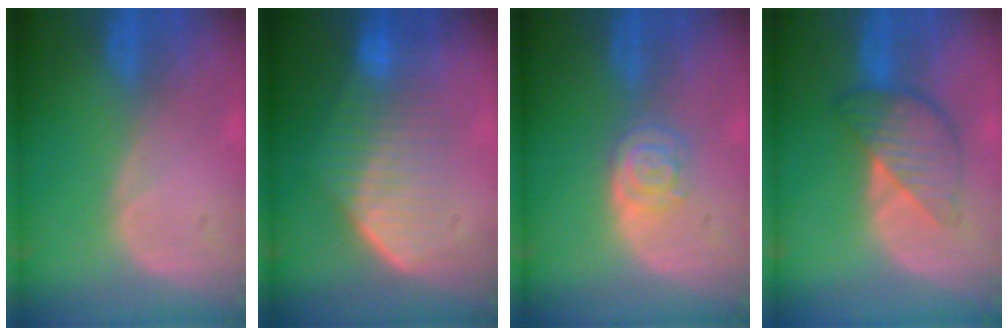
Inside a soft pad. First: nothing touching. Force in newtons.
{"total": 7.3, "press": 7.0, "slide": 2.0}
{"total": 4.1, "press": 3.8, "slide": 1.5}
{"total": 6.2, "press": 6.2, "slide": 0.4}